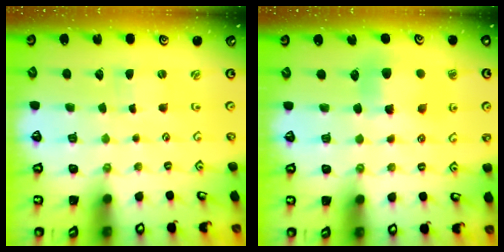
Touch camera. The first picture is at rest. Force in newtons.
{"total": 7.5, "press": 7.5, "slide": 0.7}